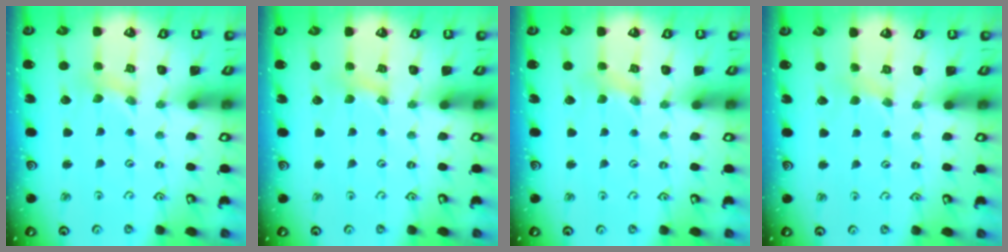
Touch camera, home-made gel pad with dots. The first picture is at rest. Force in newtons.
{"total": 0.6, "press": 0.6, "slide": 0.1}
{"total": 0.0}
{"total": 2.4, "press": 2.3, "slide": 0.5}